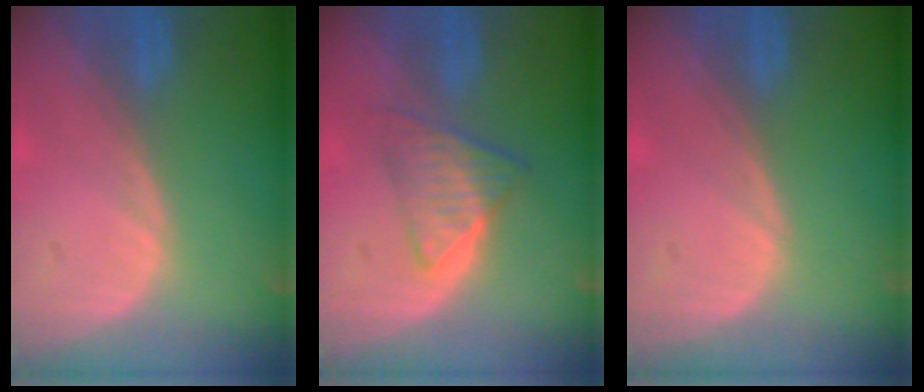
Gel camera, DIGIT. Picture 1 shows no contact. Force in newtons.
{"total": 6.1, "press": 5.2, "slide": 3.1}
{"total": 0.0}